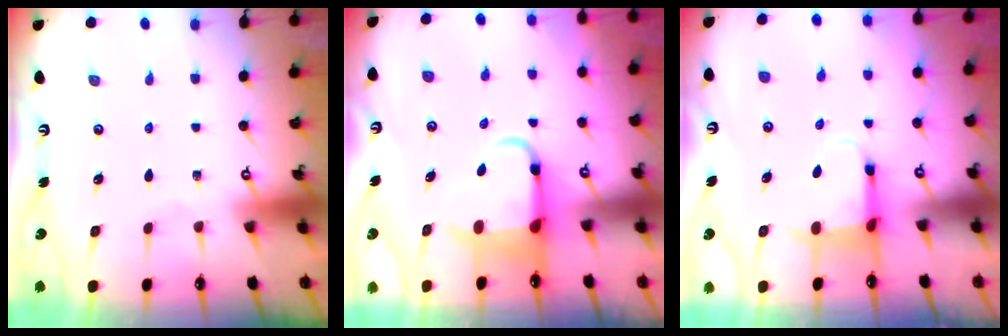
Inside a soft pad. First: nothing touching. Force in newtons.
{"total": 6.3, "press": 6.2, "slide": 1.1}
{"total": 3.9, "press": 3.7, "slide": 1.0}